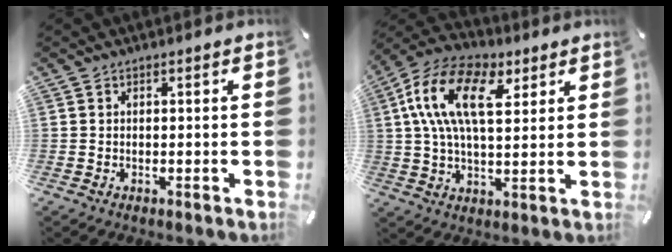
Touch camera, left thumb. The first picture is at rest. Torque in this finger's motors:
{"motor_torque": [0.56, 0.80, 2.14, -0.63, 0.62]}